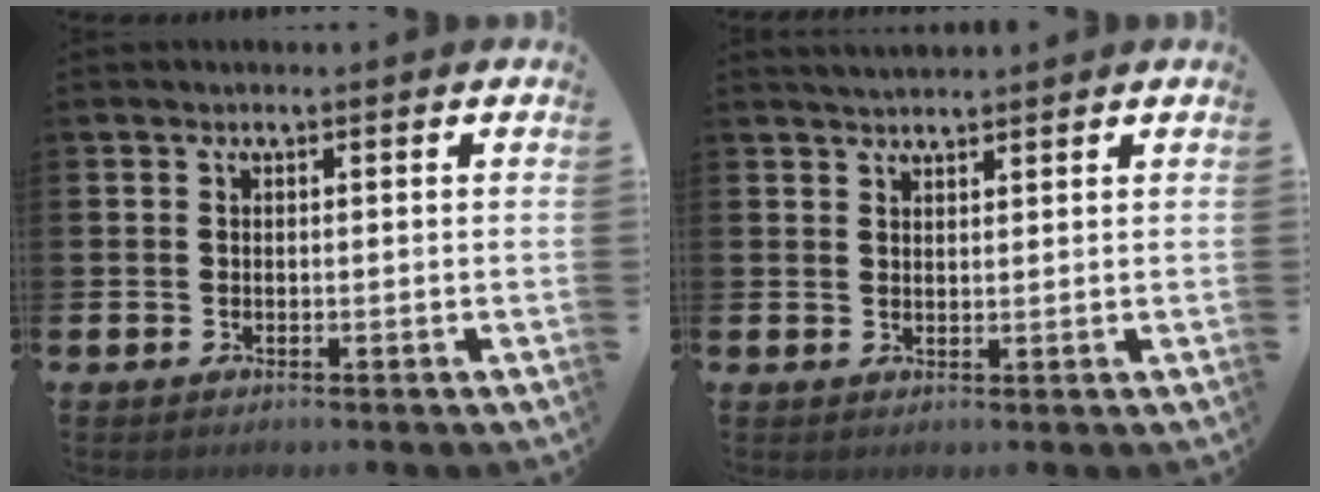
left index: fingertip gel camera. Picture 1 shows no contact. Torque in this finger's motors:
{"motor_torque": [-0.08, -0.08, 0.00, 0.02]}